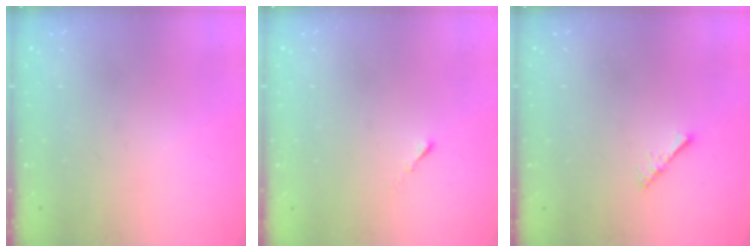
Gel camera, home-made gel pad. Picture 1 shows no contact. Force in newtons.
{"total": 0.0}
{"total": 2.2, "press": 2.1, "slide": 0.5}